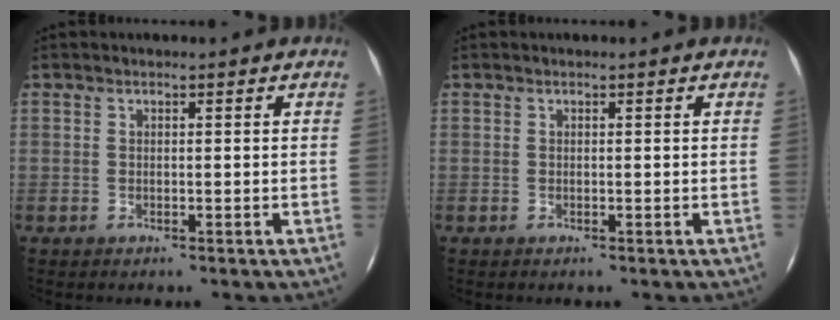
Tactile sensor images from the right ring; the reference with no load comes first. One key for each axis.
{"total": 0.0}